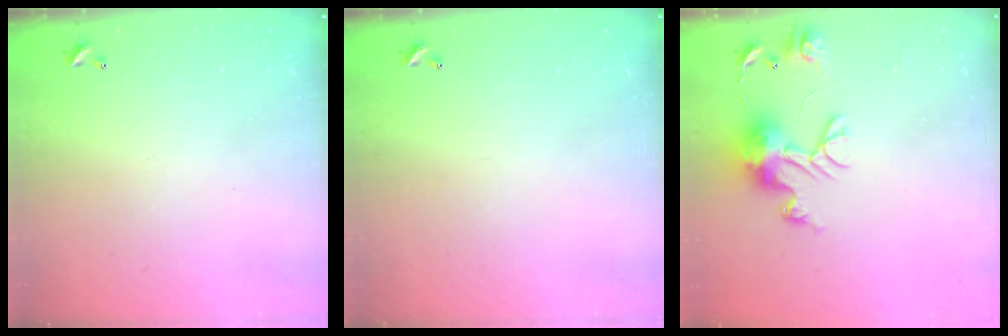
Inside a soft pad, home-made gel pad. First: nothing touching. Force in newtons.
{"total": 0.0}
{"total": 11.3, "press": 11.3, "slide": 0.9}